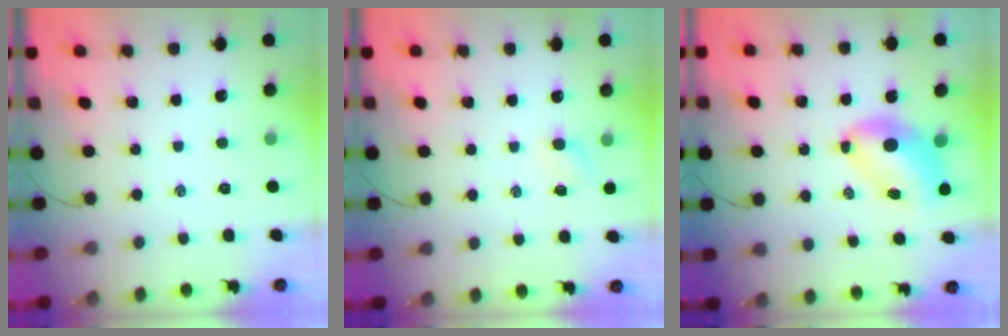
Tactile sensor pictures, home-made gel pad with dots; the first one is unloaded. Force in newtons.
{"total": 2.8, "press": 2.7, "slide": 0.8}
{"total": 7.0, "press": 6.9, "slide": 1.2}